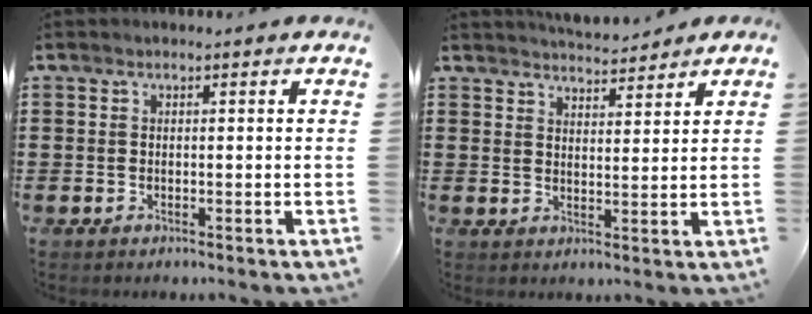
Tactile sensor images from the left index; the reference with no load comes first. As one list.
[{"total": 3.9, "force": [3.9, 0.5, 0.5], "torque": [-0.018, -0.012, 0.072]}]